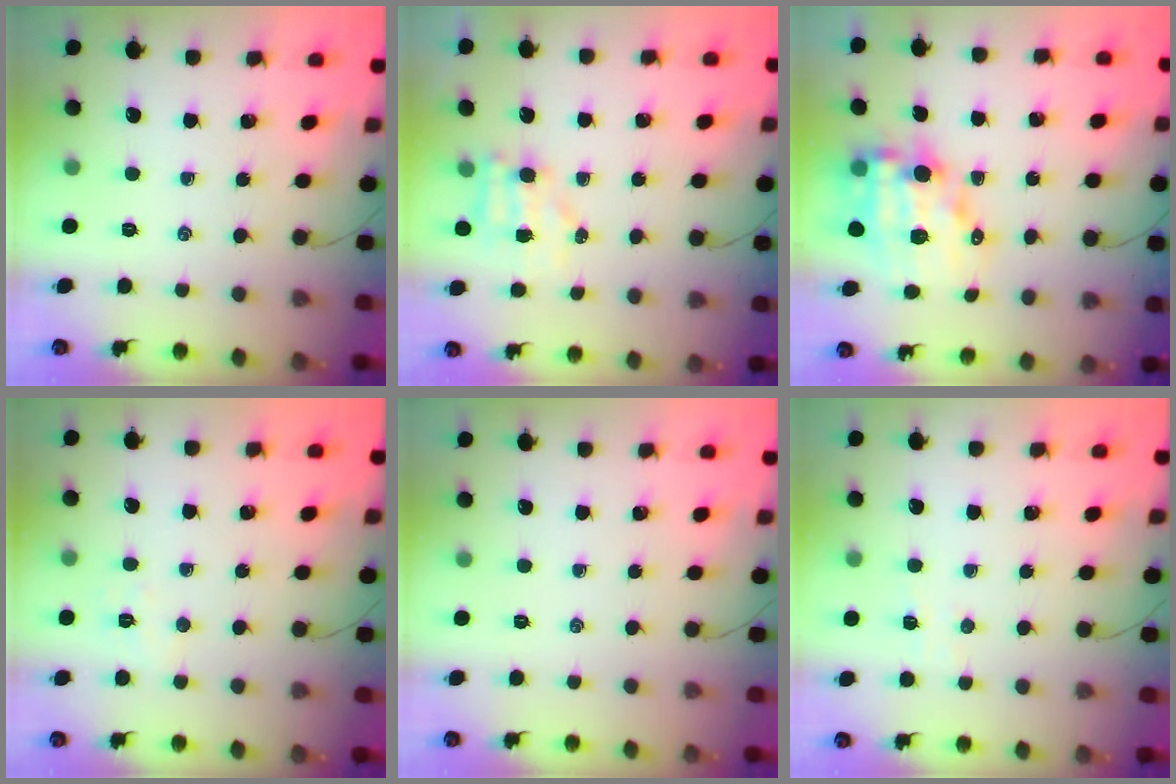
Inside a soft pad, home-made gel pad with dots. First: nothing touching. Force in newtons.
{"total": 4.8, "press": 4.8, "slide": 0.6}
{"total": 12.4, "press": 12.0, "slide": 3.2}
{"total": 4.3, "press": 4.2, "slide": 0.8}
{"total": 0.0}
{"total": 2.9, "press": 2.8, "slide": 0.7}